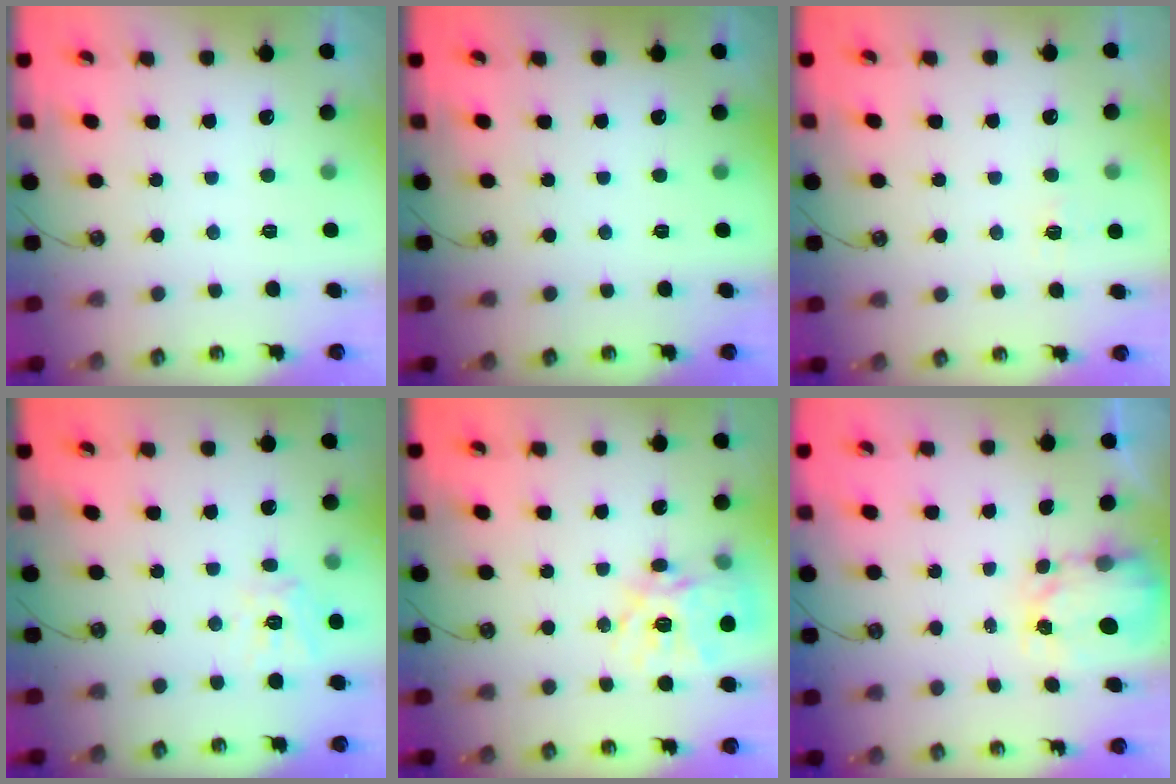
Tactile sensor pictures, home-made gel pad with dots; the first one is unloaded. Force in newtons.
{"total": 0.0}
{"total": 4.3, "press": 4.3, "slide": 0.6}
{"total": 11.3, "press": 11.3, "slide": 1.1}
{"total": 18.6, "press": 18.5, "slide": 1.9}
{"total": 4.2, "press": 4.2, "slide": 0.6}